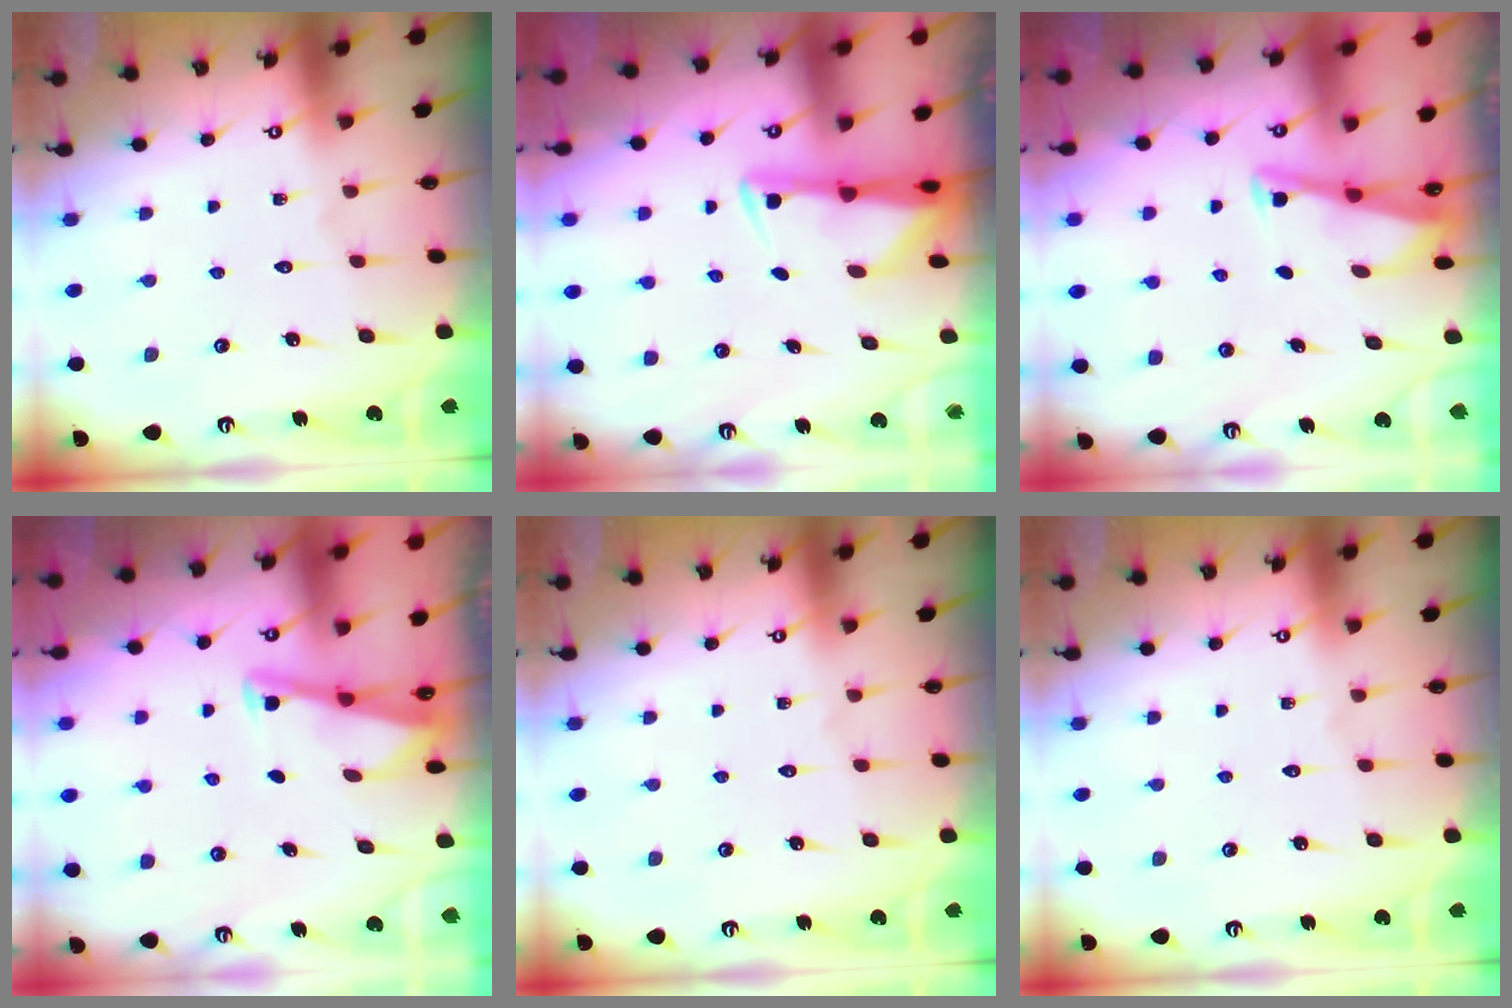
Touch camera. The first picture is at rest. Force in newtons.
{"total": 3.1, "press": 3.1, "slide": 0.5}
{"total": 2.9, "press": 2.9, "slide": 0.3}
{"total": 2.9, "press": 2.9, "slide": 0.3}
{"total": 0.0}
{"total": 0.0}